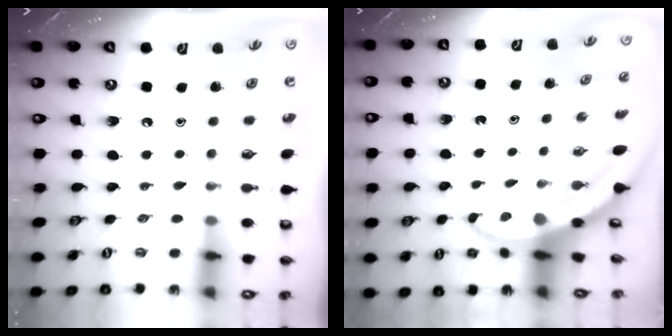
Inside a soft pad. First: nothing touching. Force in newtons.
{"total": 3.8, "press": 3.8, "slide": 0.4}